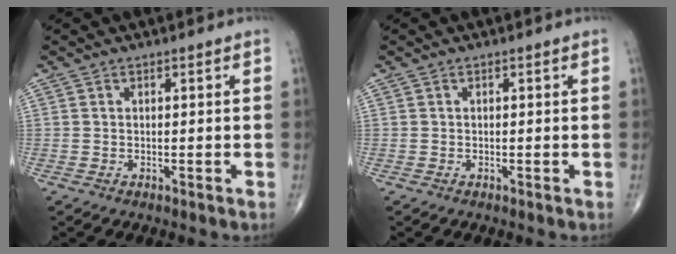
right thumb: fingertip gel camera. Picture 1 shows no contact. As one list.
[{"total": 0.0}]